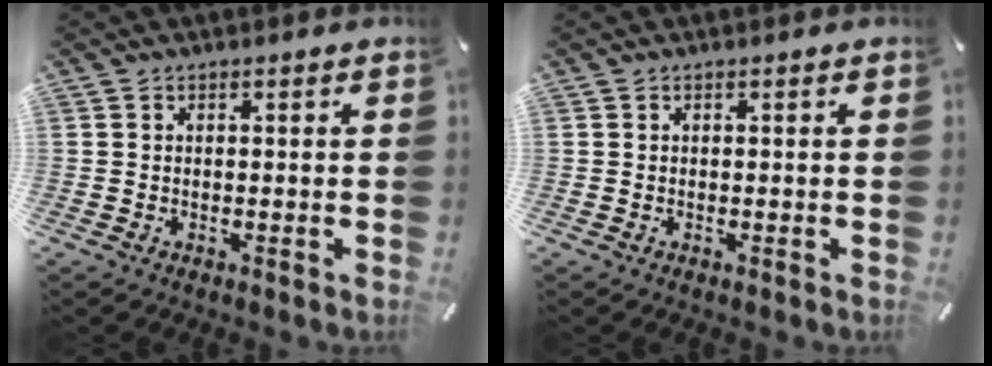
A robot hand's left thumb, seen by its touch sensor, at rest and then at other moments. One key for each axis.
{"total": 0.0}